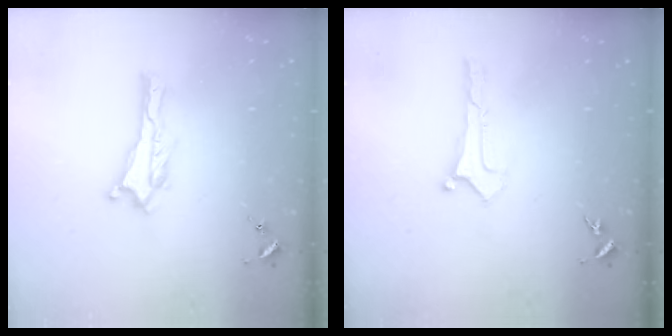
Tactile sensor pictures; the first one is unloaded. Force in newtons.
{"total": 0.0}